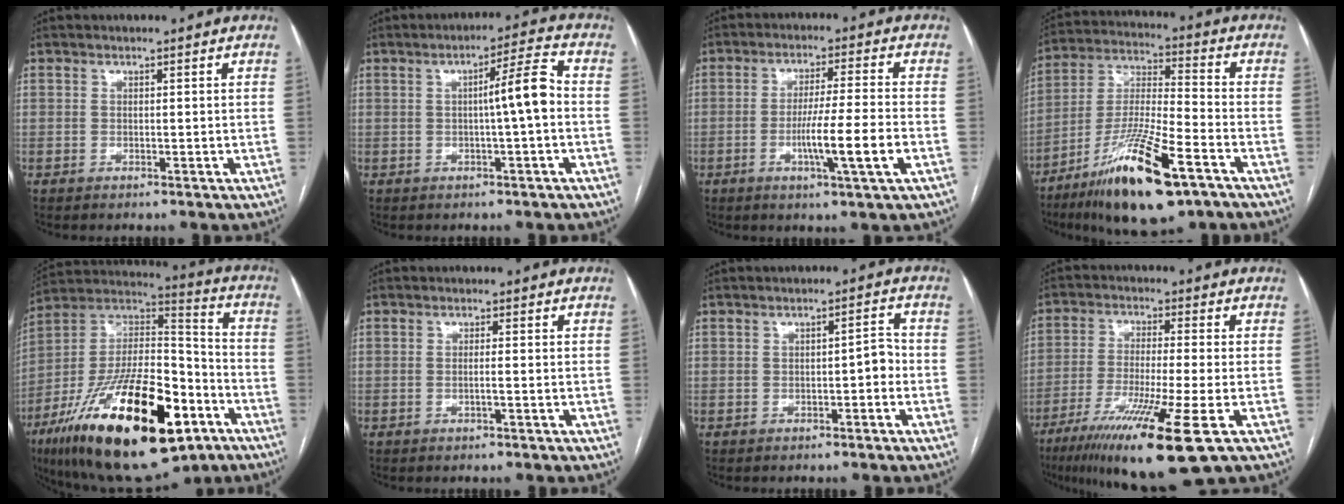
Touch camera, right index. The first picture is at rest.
{"total": 6.2, "force": [-0.3, -0.2, 6.1], "torque": [-0.091, 0.014, -0.006]}
{"total": 9.2, "force": [-2.7, -0.7, 8.8], "torque": [-0.152, -0.011, -0.049]}
{"total": 18.0, "force": [-10.3, 2.9, 14.6], "torque": [-0.286, -0.032, -0.180]}
{"total": 32.1, "force": [-15.7, 11.3, 25.7], "torque": [-0.447, -0.013, -0.252]}
{"total": 1.1, "force": [-0.3, -0.1, 1.1], "torque": [-0.020, 0.000, -0.004]}
{"total": 2.9, "force": [-0.8, 0.9, 2.6], "torque": [-0.031, 0.012, -0.012]}
{"total": 15.5, "force": [-8.2, 0.0, 13.2], "torque": [-0.234, -0.042, -0.141]}